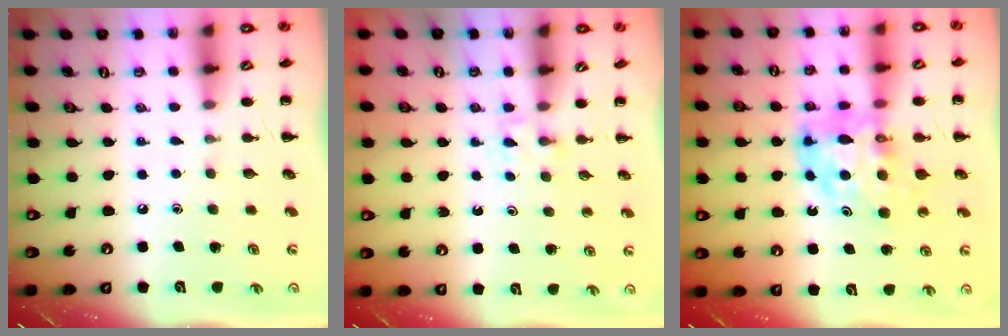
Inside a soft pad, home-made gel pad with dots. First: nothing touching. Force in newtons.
{"total": 2.2, "press": 2.0, "slide": 0.9}
{"total": 10.3, "press": 9.8, "slide": 3.1}